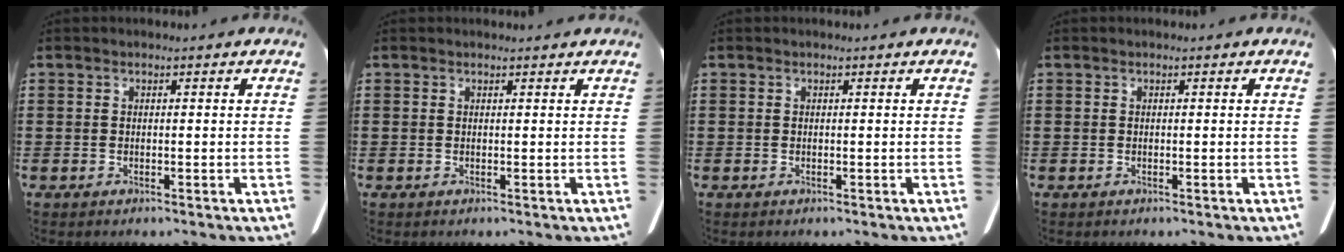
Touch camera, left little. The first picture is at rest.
{"total": 0.5, "force": [0.5, 0.0, 0.2], "torque": [0.003, -0.002, 0.007]}
{"total": 0.0}
{"total": 0.0}